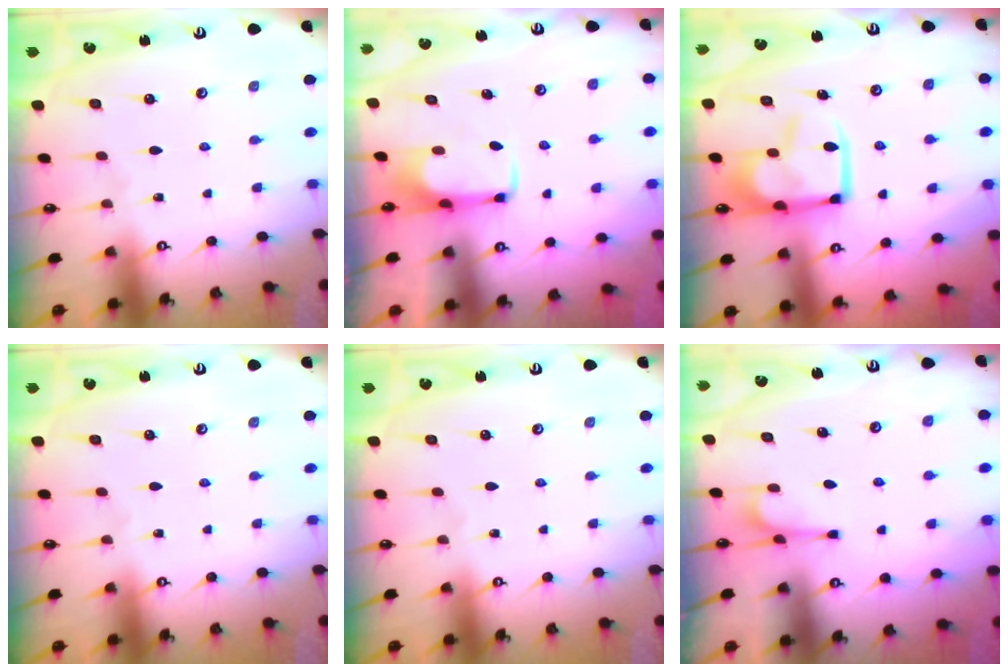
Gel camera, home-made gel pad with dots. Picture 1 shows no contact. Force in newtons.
{"total": 2.0, "press": 1.9, "slide": 0.4}
{"total": 11.3, "press": 11.2, "slide": 1.3}
{"total": 0.0}
{"total": 0.0}
{"total": 2.1, "press": 2.0, "slide": 0.7}